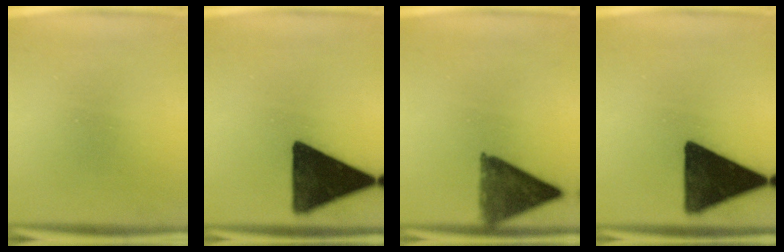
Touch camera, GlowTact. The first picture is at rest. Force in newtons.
{"total": 16.6}
{"total": 8.7}
{"total": 16.6}